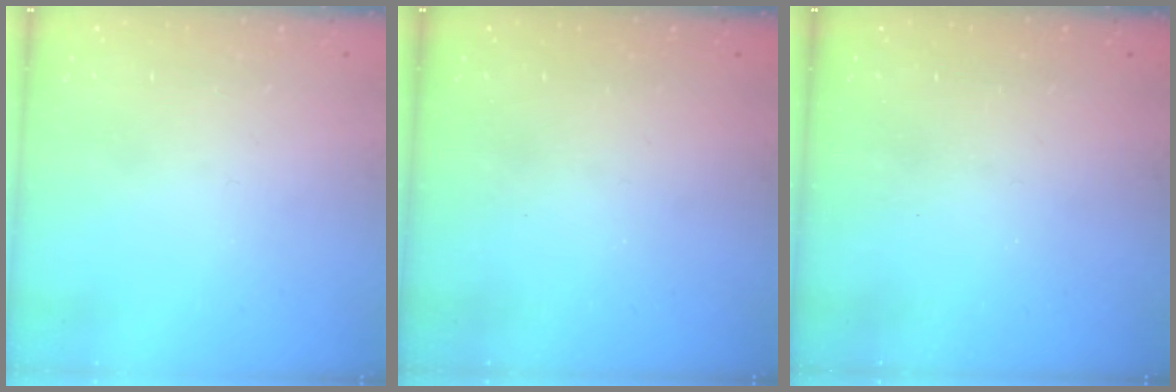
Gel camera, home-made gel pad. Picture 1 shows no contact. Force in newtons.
{"total": 0.0}
{"total": 0.0}